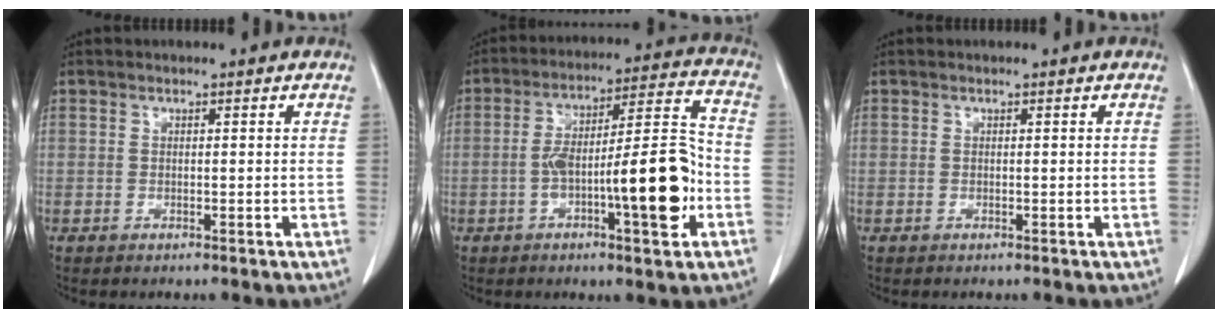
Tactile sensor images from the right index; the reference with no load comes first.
{"total": 15.7, "force": [-4.3, 2.4, 14.9], "torque": [-0.233, 0.020, -0.064]}
{"total": 0.0}